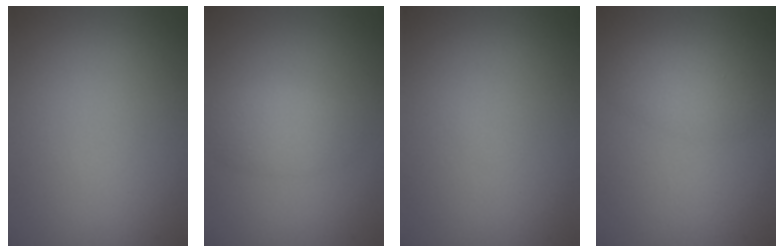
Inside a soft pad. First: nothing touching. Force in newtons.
{"total": 2.5, "press": 2.5, "slide": 0.0}
{"total": 0.0}
{"total": 2.2, "press": 2.2, "slide": 0.1}